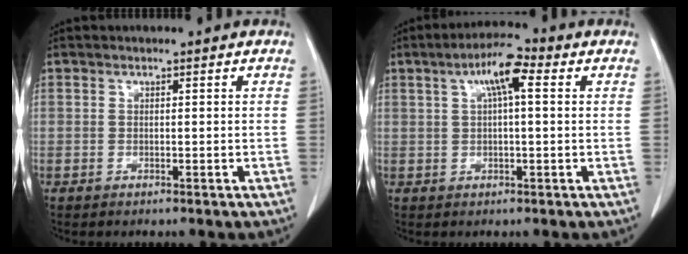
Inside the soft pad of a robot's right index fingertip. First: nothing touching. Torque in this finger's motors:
{"motor_torque": [0.52, 0.20, 0.13, 0.07]}